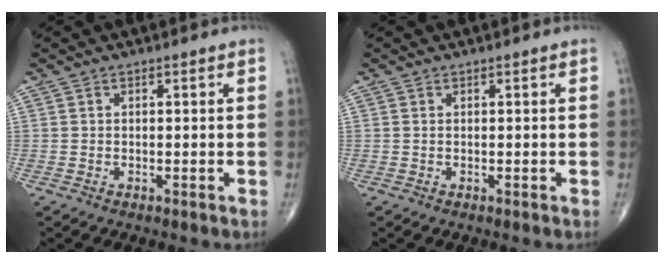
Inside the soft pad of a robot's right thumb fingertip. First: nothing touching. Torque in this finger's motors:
{"motor_torque": [-0.20, 0.00, 0.05, 0.16, 0.03]}